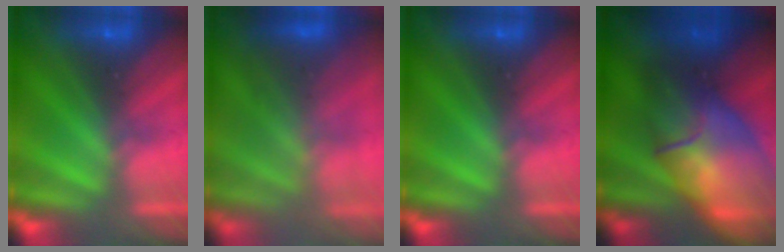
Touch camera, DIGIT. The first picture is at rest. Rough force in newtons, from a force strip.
{"total": 3.8}
{"total": 0.0}
{"total": 7.6}